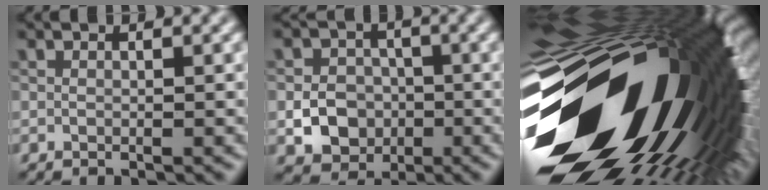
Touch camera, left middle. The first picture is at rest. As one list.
[{"total": 4.3, "force": [-1.1, 3.7, 1.9], "torque": [-0.021, 0.001, -0.029]}, {"total": 21.1, "force": [-4.3, 11.7, 17.0], "torque": [-0.283, -0.048, -0.070]}]